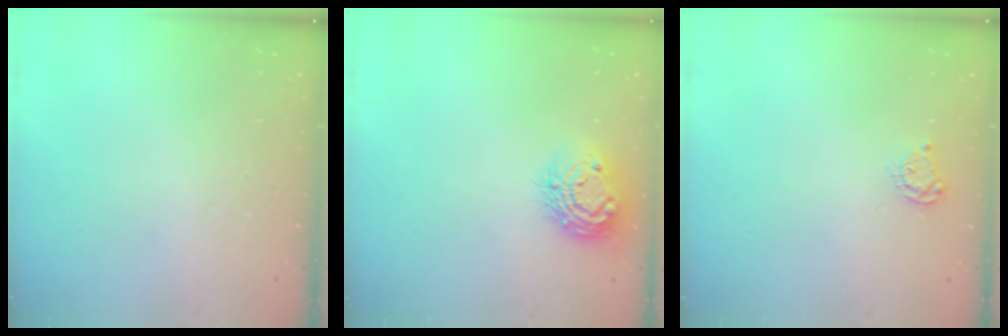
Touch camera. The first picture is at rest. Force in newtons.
{"total": 12.3, "press": 12.3, "slide": 0.8}
{"total": 5.2, "press": 5.2, "slide": 0.6}